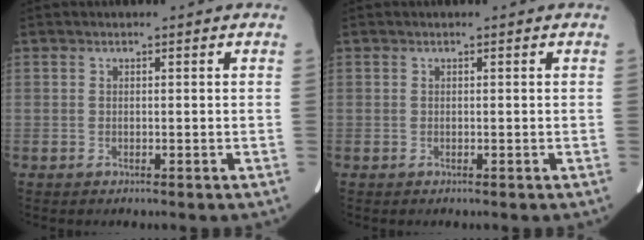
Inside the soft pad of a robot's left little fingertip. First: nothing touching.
{"total": 0.0}